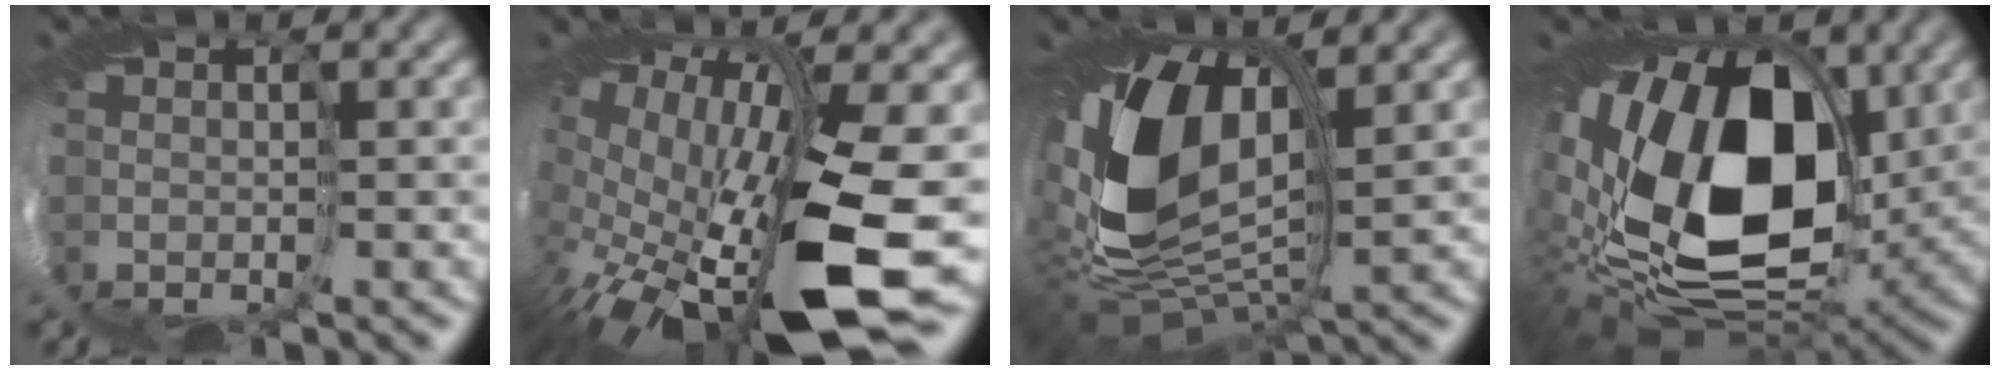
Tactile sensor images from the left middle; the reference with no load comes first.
{"total": 15.2, "force": [-4.8, 5.2, 13.5], "torque": [-0.271, -0.049, -0.083]}
{"total": 13.0, "force": [1.9, 7.8, 10.2], "torque": [-0.248, -0.018, 0.032]}
{"total": 16.4, "force": [0.9, 9.9, 13.1], "torque": [-0.262, -0.020, 0.014]}